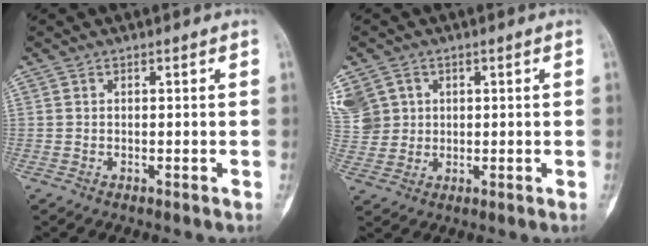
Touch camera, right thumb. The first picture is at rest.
{"total": 11.9, "force": [3.9, 10.4, 4.2], "torque": [-0.106, 0.021, 0.096]}